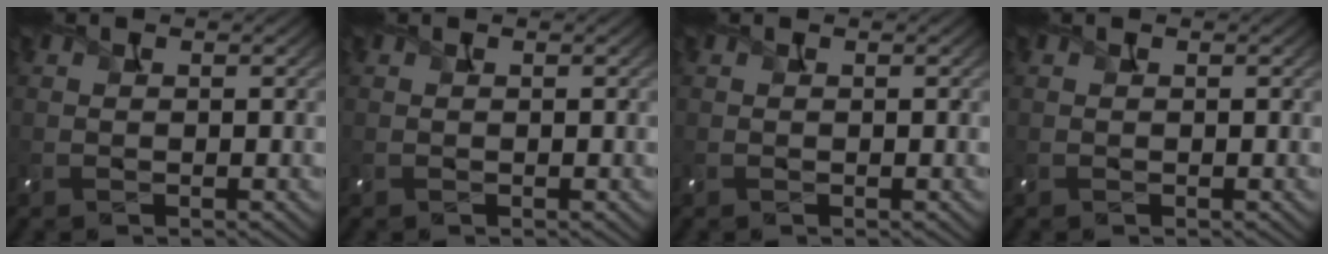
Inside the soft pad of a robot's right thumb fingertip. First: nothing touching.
{"total": 0.0}
{"total": 0.0}
{"total": 0.0}